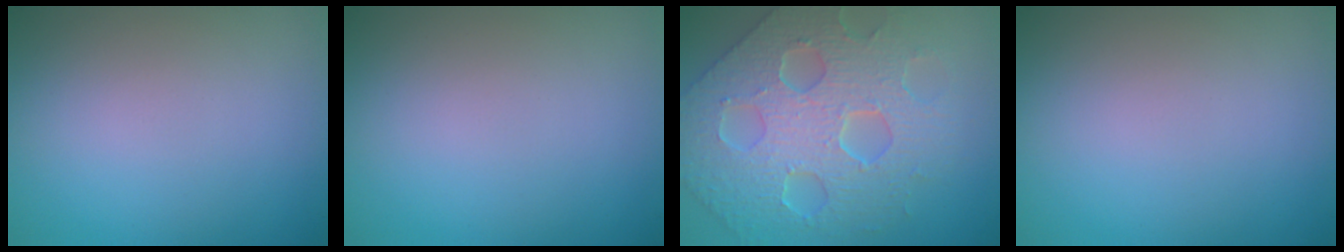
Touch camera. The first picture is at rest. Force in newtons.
{"total": 0.0}
{"total": 7.2, "press": 6.3, "slide": 3.5}
{"total": 0.0}